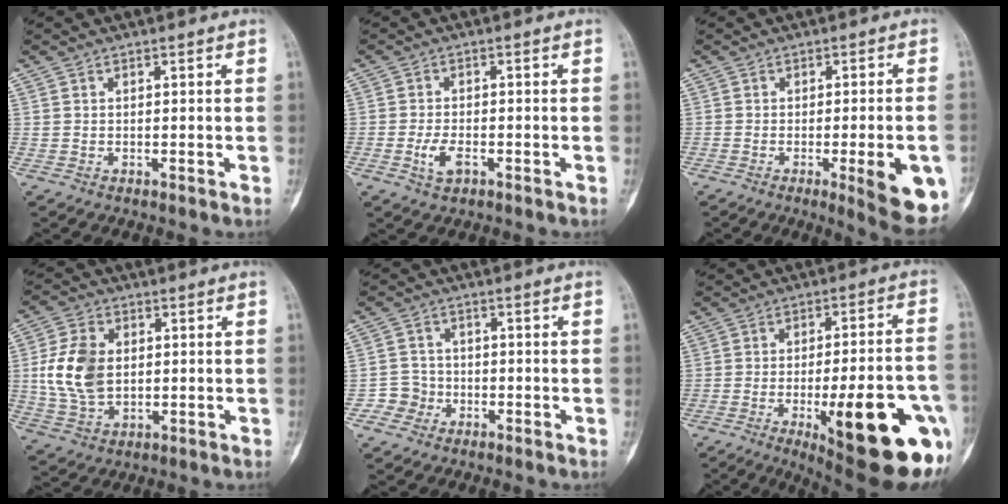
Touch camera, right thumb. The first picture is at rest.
{"total": 3.4, "force": [-1.3, 1.8, 2.6], "torque": [-0.053, 0.003, -0.022]}
{"total": 11.8, "force": [-4.0, 2.3, 10.9], "torque": [-0.113, -0.005, -0.045]}
{"total": 11.5, "force": [1.0, 7.7, 8.4], "torque": [-0.160, -0.002, 0.027]}
{"total": 3.6, "force": [-1.5, 3.2, -0.2], "torque": [0.024, 0.014, -0.034]}
{"total": 25.3, "force": [-8.9, 7.0, 22.6], "torque": [-0.243, 0.007, -0.107]}